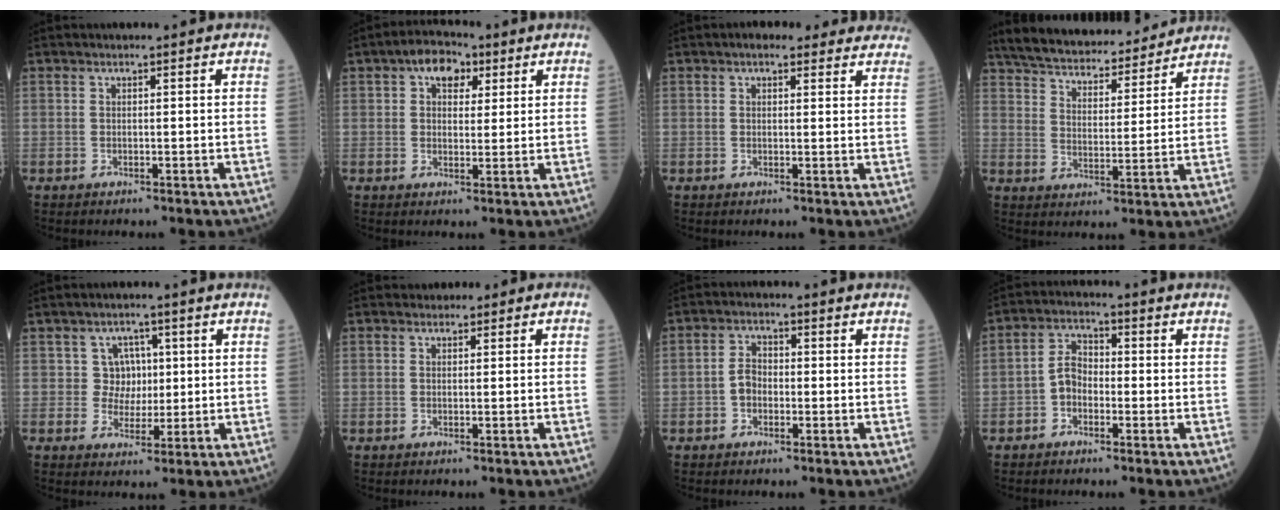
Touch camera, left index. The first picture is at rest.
{"total": 5.4, "force": [2.6, 3.3, 3.4], "torque": [-0.055, 0.024, 0.038]}
{"total": 8.0, "force": [6.8, 2.9, 3.1], "torque": [-0.019, 0.017, 0.070]}
{"total": 20.7, "force": [18.6, 4.8, 7.7], "torque": [-0.133, 0.023, 0.273]}
{"total": 4.4, "force": [0.8, 4.3, 0.5], "torque": [-0.001, 0.008, 0.012]}
{"total": 0.9, "force": [0.3, 0.8, 0.2], "torque": [0.002, 0.002, -0.001]}
{"total": 3.0, "force": [-0.8, 2.1, 2.0], "torque": [-0.039, 0.011, -0.020]}
{"total": 3.9, "force": [-1.2, 2.5, 2.7], "torque": [-0.052, 0.011, -0.032]}